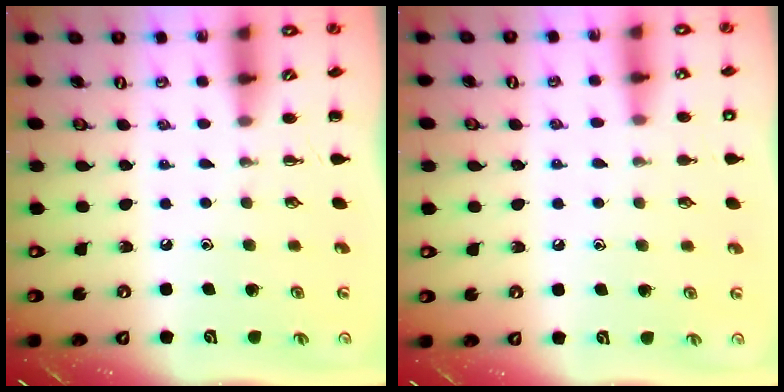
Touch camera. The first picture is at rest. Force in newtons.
{"total": 7.0, "press": 6.7, "slide": 2.0}